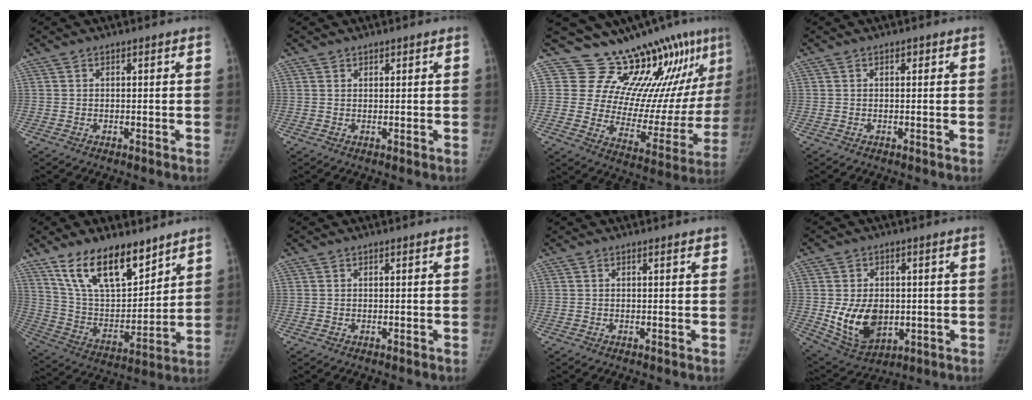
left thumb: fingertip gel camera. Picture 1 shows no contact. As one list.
[{"total": 0.9, "force": [0.7, 0.5, 0.0], "torque": [0.014, -0.003, 0.006]}, {"total": 17.9, "force": [14.6, 5.2, 8.9], "torque": [-0.074, -0.120, 0.212]}, {"total": 0.7, "force": [0.3, 0.5, 0.4], "torque": [0.001, 0.000, 0.003]}, {"total": 17.8, "force": [12.2, 7.9, 10.2], "torque": [-0.132, -0.070, 0.230]}, {"total": 0.0}, {"total": 0.6, "force": [0.4, 0.2, 0.4], "torque": [-0.005, -0.001, 0.002]}, {"total": 12.3, "force": [-1.1, 8.9, 8.4], "torque": [-0.111, -0.011, 0.002]}]